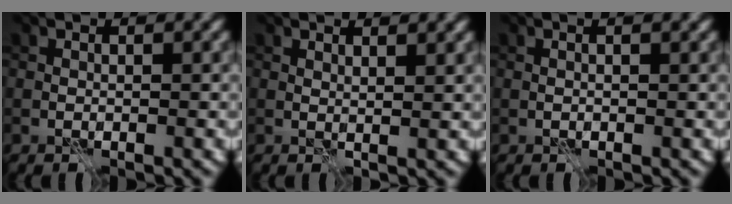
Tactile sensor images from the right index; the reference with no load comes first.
{"total": 1.6, "force": [1.2, 0.4, 1.1], "torque": [-0.015, 0.000, 0.014]}
{"total": 2.0, "force": [0.9, 0.7, 1.6], "torque": [-0.011, 0.001, -0.003]}